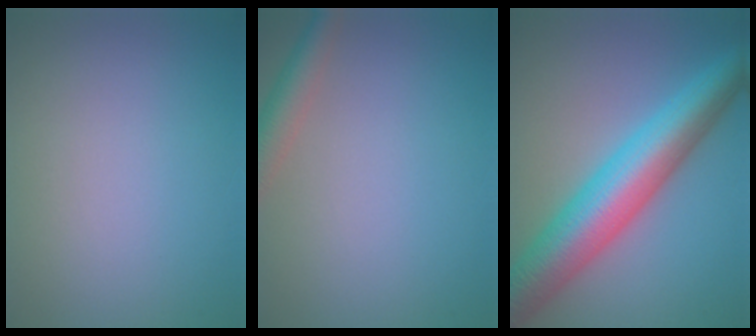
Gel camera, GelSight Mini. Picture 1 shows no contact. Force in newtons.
{"total": 2.9, "press": 2.9, "slide": 0.2}
{"total": 9.2, "press": 9.2, "slide": 0.1}